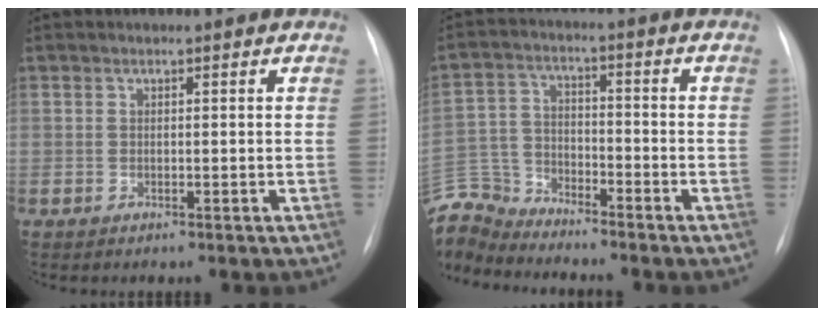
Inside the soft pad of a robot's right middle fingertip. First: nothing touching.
{"total": 10.1, "force": [-10.0, 1.5, 0.2], "torque": [-0.018, 0.018, -0.198]}